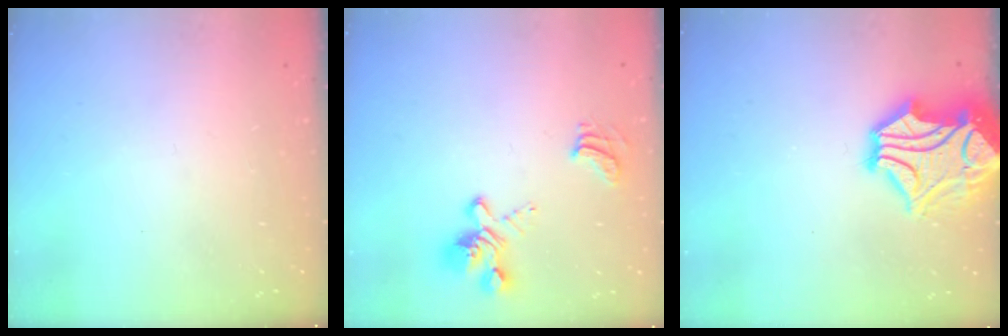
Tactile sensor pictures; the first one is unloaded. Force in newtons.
{"total": 6.2, "press": 6.0, "slide": 1.6}
{"total": 8.0, "press": 7.8, "slide": 2.1}